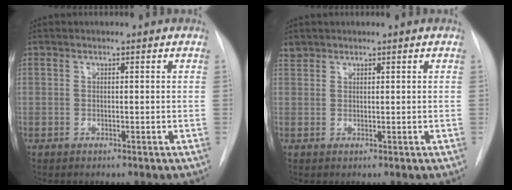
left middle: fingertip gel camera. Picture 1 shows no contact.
{"total": 1.3, "force": [1.2, 0.6, -0.1], "torque": [0.005, 0.008, 0.022]}